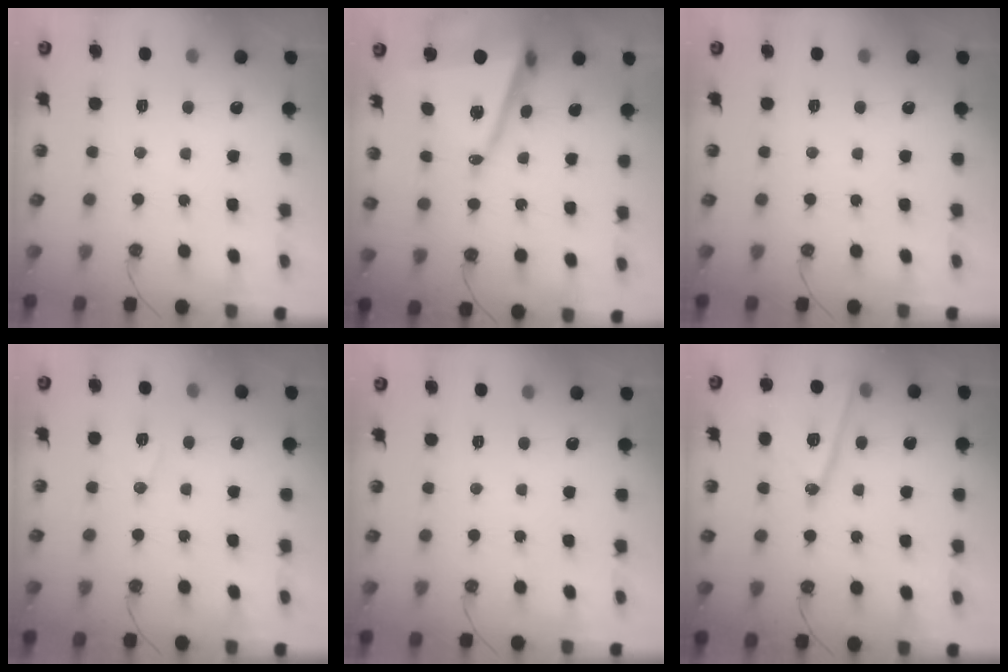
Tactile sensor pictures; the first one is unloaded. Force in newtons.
{"total": 12.7, "press": 12.1, "slide": 4.0}
{"total": 0.0}
{"total": 6.0, "press": 5.2, "slide": 3.0}
{"total": 0.0}
{"total": 15.1, "press": 15.1, "slide": 0.6}